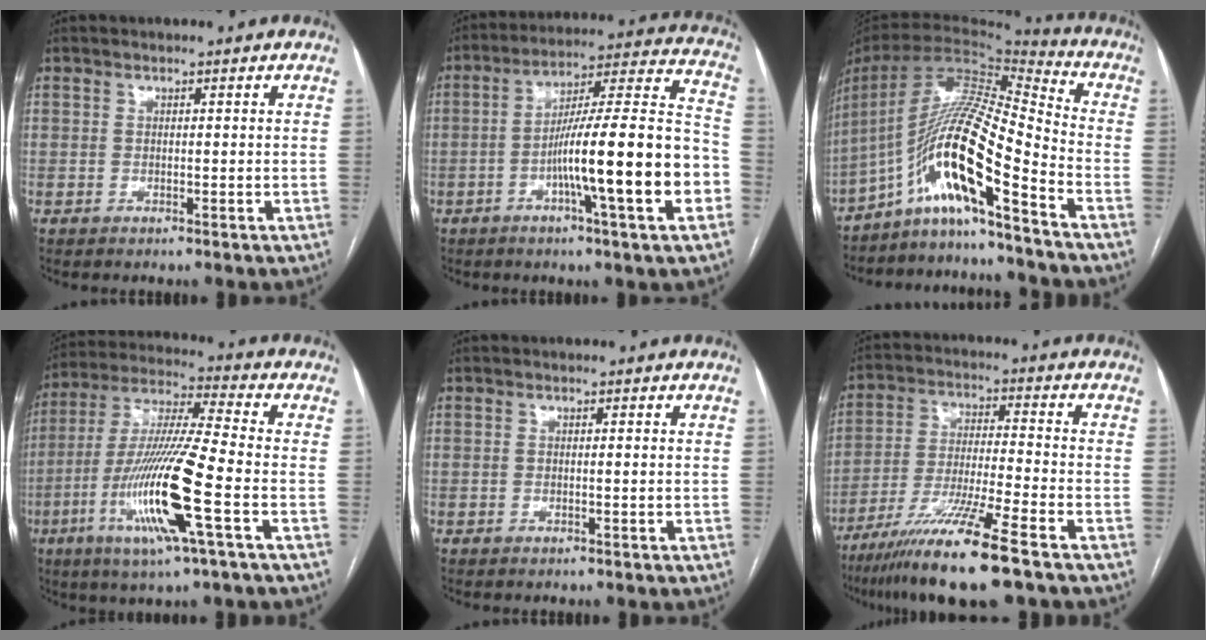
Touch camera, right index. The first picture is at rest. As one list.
[{"total": 19.3, "force": [-5.6, 0.7, 18.5], "torque": [-0.261, 0.014, -0.085]}, {"total": 16.1, "force": [-9.6, 0.2, 13.0], "torque": [-0.248, 0.014, -0.175]}, {"total": 17.0, "force": [-5.6, 0.0, 16.0], "torque": [-0.328, -0.018, -0.109]}, {"total": 0.6, "force": [0.0, 0.1, 0.5], "torque": [-0.013, 0.000, 0.002]}, {"total": 14.0, "force": [-9.5, -0.6, 10.3], "torque": [-0.203, -0.043, -0.172]}]